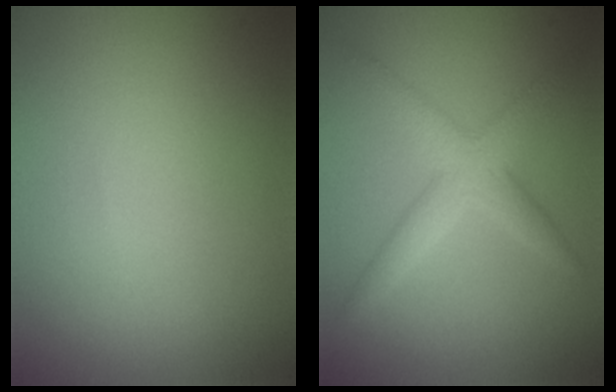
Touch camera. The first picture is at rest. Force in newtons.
{"total": 3.4, "press": 3.4, "slide": 0.2}